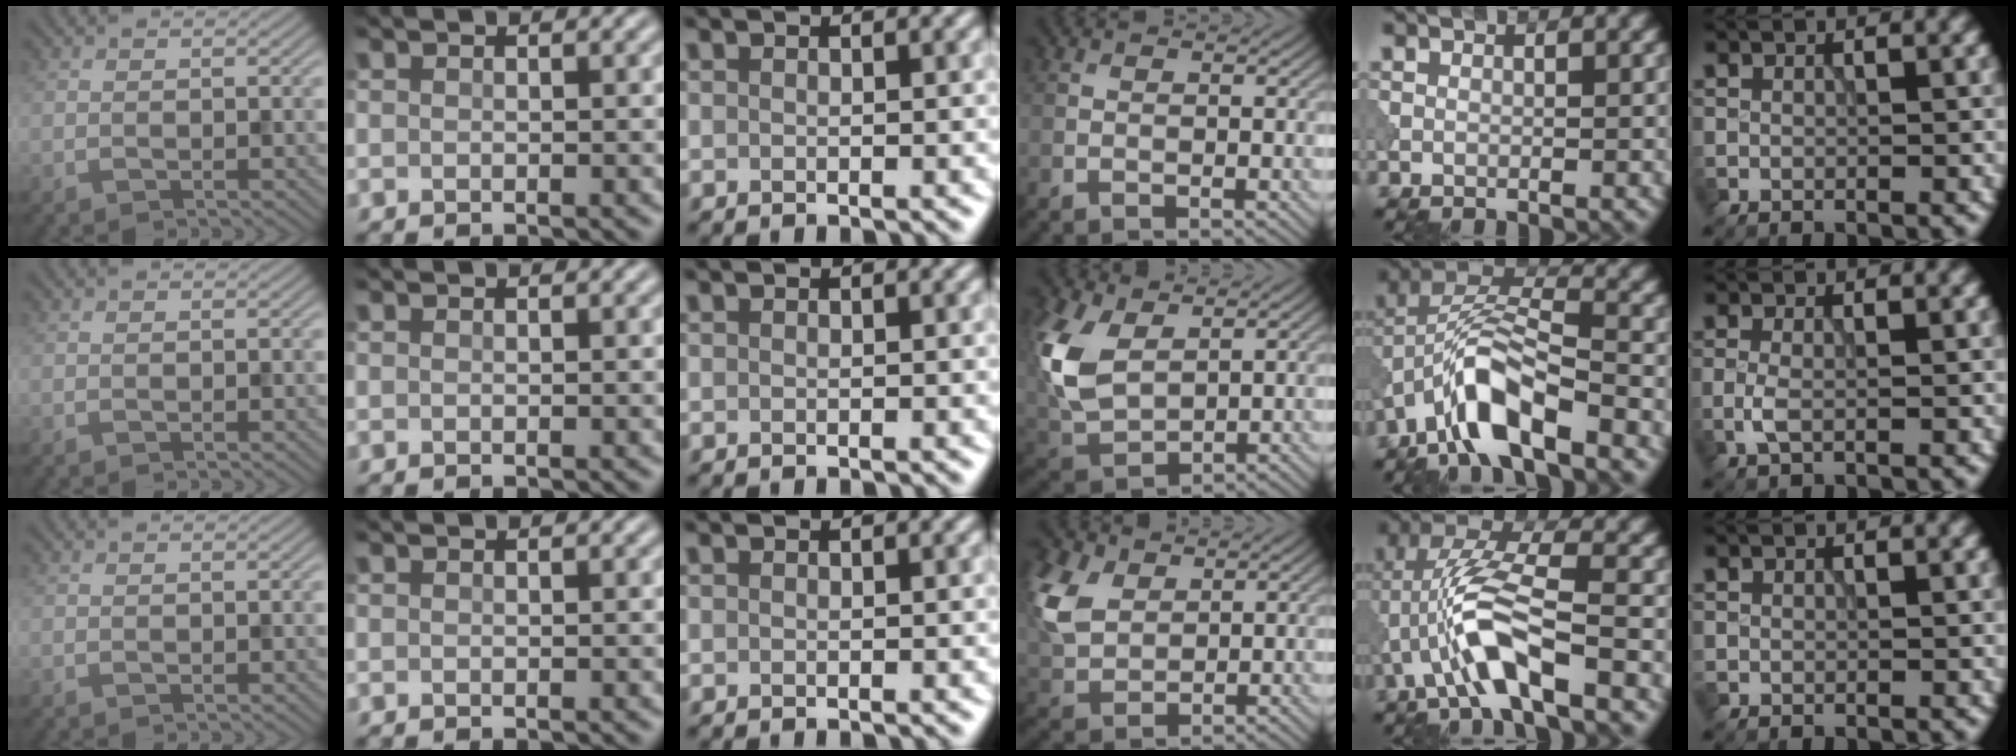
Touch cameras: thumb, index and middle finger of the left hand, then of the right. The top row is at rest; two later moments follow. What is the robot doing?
{"motion": "wipe", "object": "makeup brush"}